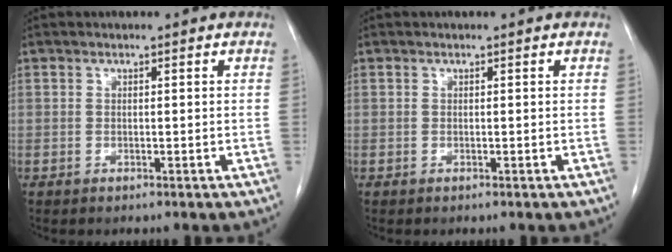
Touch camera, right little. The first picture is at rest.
{"total": 0.0}